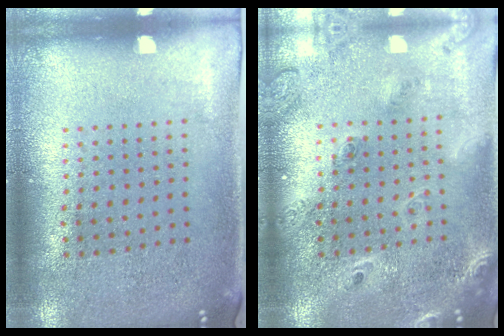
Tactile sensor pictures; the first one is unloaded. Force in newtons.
{"total": 2.0, "press": 1.7, "slide": 1.0}